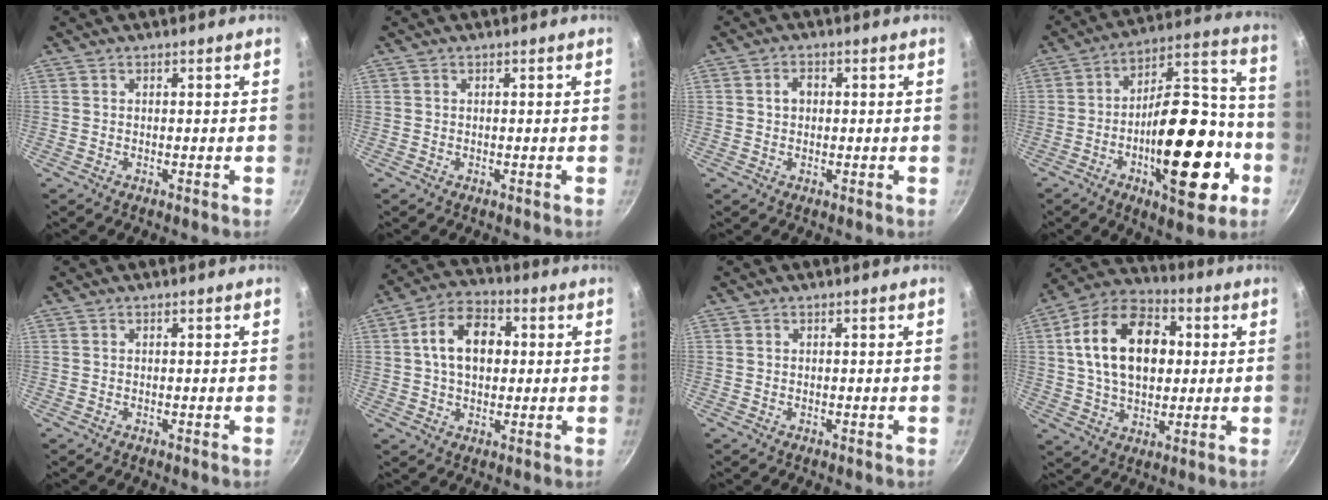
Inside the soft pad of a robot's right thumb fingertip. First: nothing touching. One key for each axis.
{"total": 0.0}
{"total": 2.4, "fx": 0.3, "fy": 1.9, "fz": 1.5, "tx": -0.014, "ty": 0.007, "tz": 0.003}
{"total": 25.4, "fx": -8.0, "fy": 11.2, "fz": 21.3, "tx": -0.275, "ty": 0.058, "tz": -0.119}
{"total": 0.0}
{"total": 11.3, "fx": 1.6, "fy": 7.8, "fz": 8.1, "tx": -0.107, "ty": 0.020, "tz": 0.013}
{"total": 0.0}
{"total": 18.7, "fx": 3.1, "fy": 12.5, "fz": 13.6, "tx": -0.200, "ty": 0.018, "tz": 0.039}